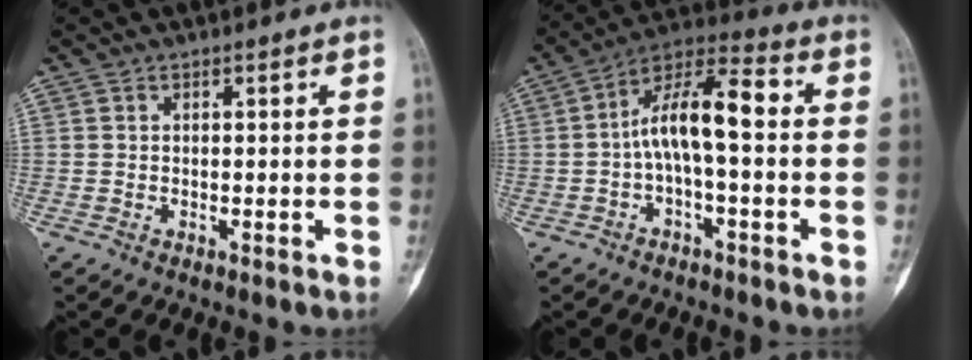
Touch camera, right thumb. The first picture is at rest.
{"total": 11.2, "force": [-0.6, 4.1, 10.5], "torque": [-0.188, 0.053, -0.019]}